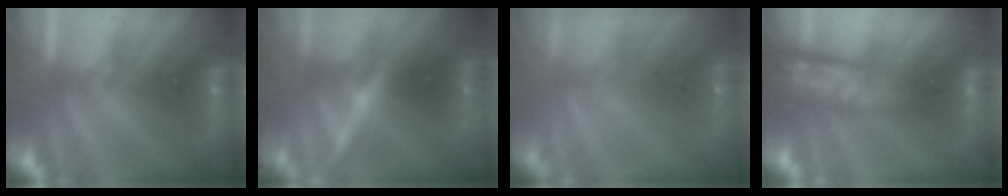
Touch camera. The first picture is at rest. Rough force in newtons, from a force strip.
{"total": 2.5}
{"total": 7.0}
{"total": 3.0}